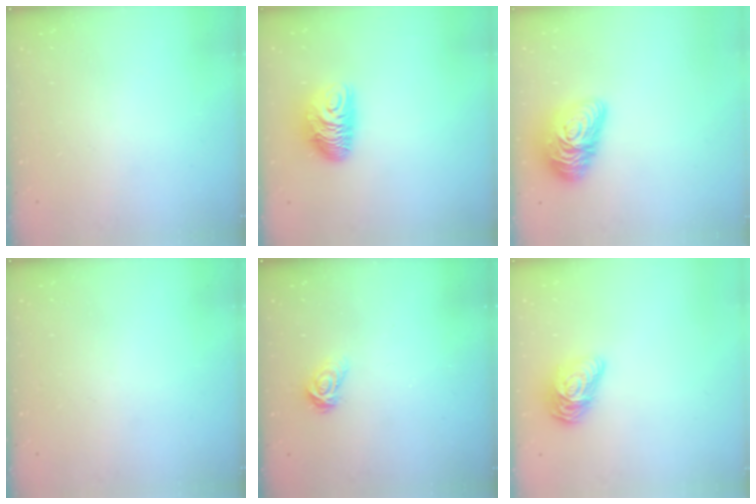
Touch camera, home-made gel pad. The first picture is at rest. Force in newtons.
{"total": 9.8, "press": 9.8, "slide": 0.5}
{"total": 14.2, "press": 14.2, "slide": 0.8}
{"total": 0.0}
{"total": 3.4, "press": 3.4, "slide": 0.4}
{"total": 11.6, "press": 11.5, "slide": 0.5}